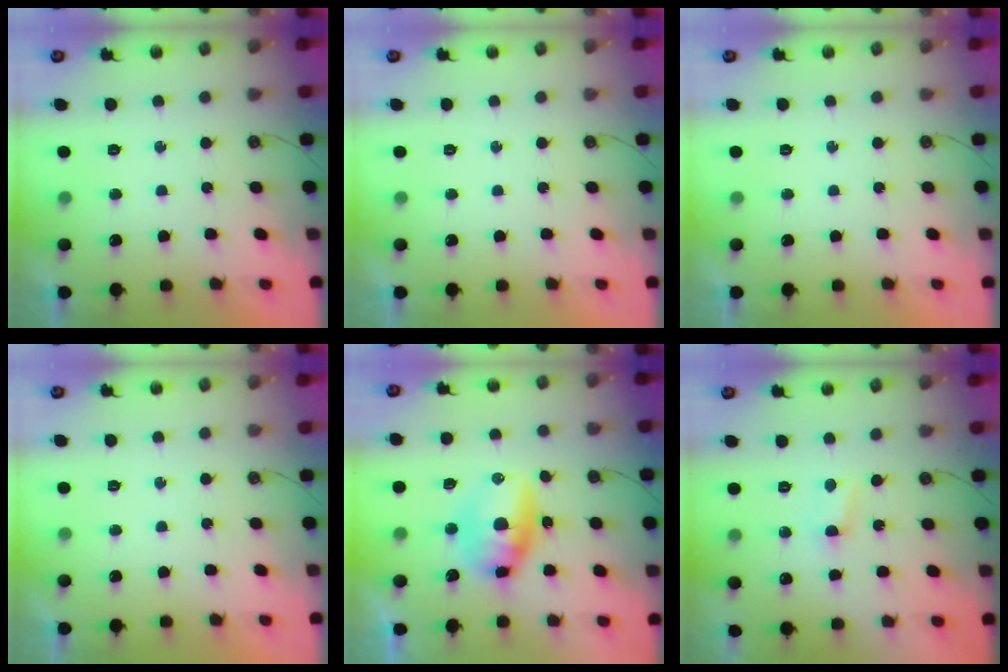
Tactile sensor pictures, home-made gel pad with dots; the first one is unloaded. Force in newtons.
{"total": 0.0}
{"total": 0.0}
{"total": 0.0}
{"total": 9.1, "press": 9.1, "slide": 0.6}
{"total": 2.6, "press": 2.6, "slide": 0.4}